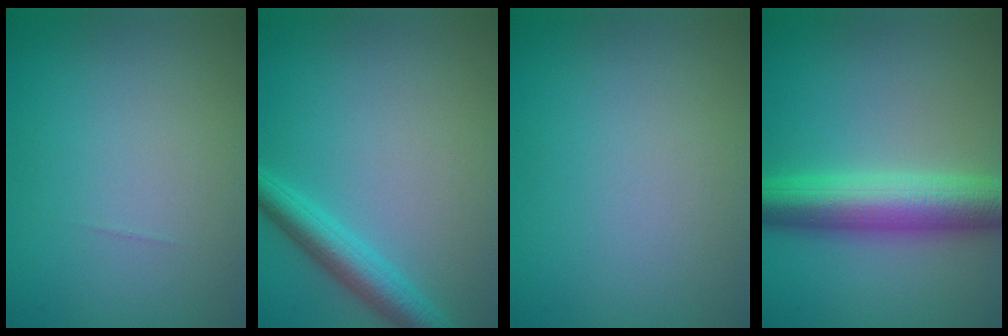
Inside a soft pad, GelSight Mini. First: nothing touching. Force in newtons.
{"total": 3.7, "press": 3.7, "slide": 0.2}
{"total": 0.0}
{"total": 7.6, "press": 7.6, "slide": 0.1}